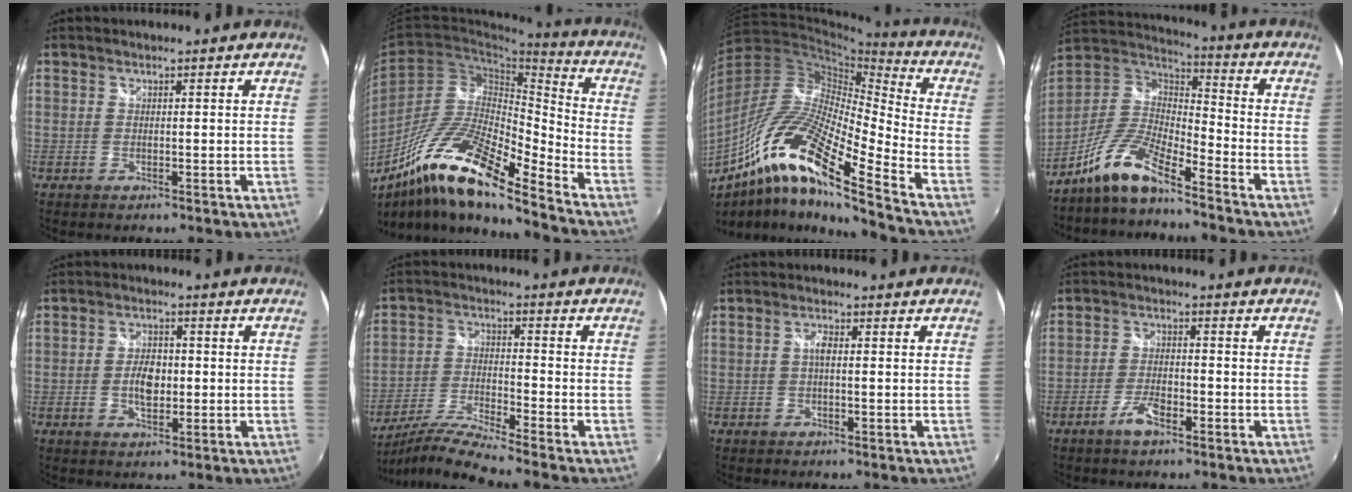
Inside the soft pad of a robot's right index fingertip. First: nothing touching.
{"total": 17.6, "force": [-12.1, 2.7, 12.4], "torque": [-0.228, -0.007, -0.240]}
{"total": 20.3, "force": [-11.1, 3.1, 16.7], "torque": [-0.312, -0.016, -0.232]}
{"total": 10.8, "force": [-8.1, 2.5, 6.8], "torque": [-0.154, 0.013, -0.165]}
{"total": 5.3, "force": [-0.6, 3.1, 4.3], "torque": [-0.081, 0.004, -0.010]}
{"total": 9.9, "force": [-8.9, -1.5, 4.1], "torque": [-0.091, -0.006, -0.175]}
{"total": 1.7, "force": [-0.1, 0.6, 1.6], "torque": [-0.031, 0.005, -0.003]}
{"total": 4.6, "force": [-3.0, 1.5, 3.2], "torque": [-0.075, 0.000, -0.056]}